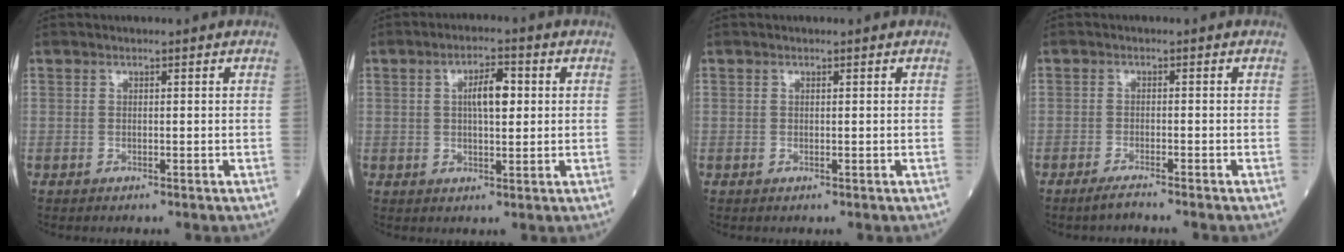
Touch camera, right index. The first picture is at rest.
{"total": 5.1, "force": [1.1, 1.4, 4.8], "torque": [-0.083, 0.008, 0.018]}
{"total": 0.0}
{"total": 2.2, "force": [-2.0, -0.4, 0.8], "torque": [-0.024, -0.002, -0.038]}